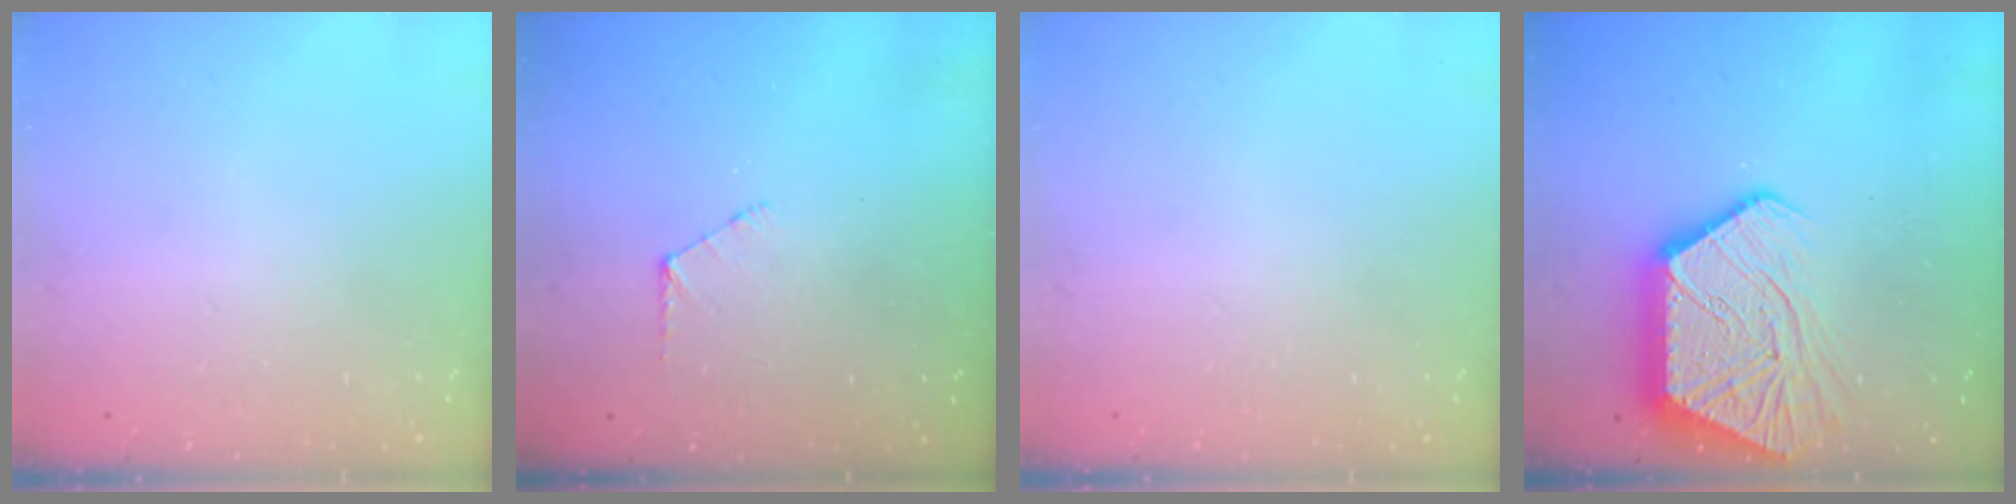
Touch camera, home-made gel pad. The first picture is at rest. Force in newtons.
{"total": 5.6, "press": 5.6, "slide": 0.6}
{"total": 0.0}
{"total": 18.9, "press": 18.9, "slide": 1.4}